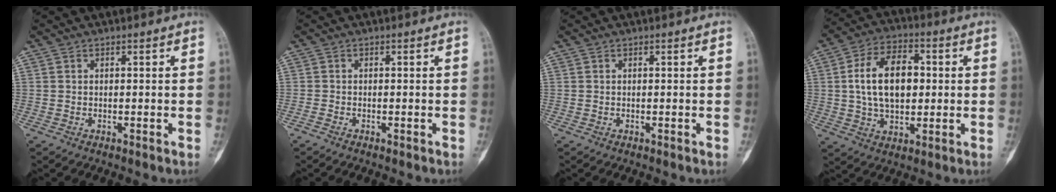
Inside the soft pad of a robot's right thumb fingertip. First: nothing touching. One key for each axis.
{"total": 0.7, "fx": -0.6, "fy": 0.2, "fz": 0.2, "tx": -0.006, "ty": 0.000, "tz": -0.014}
{"total": 0.0}
{"total": 14.1, "fx": 1.4, "fy": 8.7, "fz": 11.0, "tx": -0.170, "ty": 0.012, "tz": 0.021}